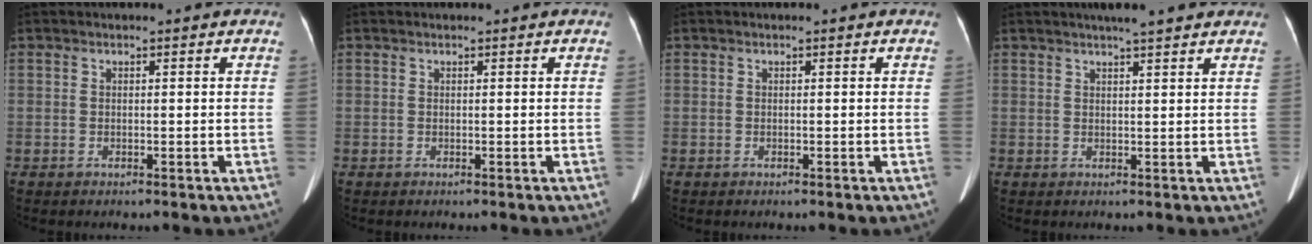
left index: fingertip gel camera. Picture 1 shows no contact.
{"total": 0.0}
{"total": 0.0}
{"total": 5.5, "force": [4.5, 0.2, 3.1], "torque": [-0.044, 0.018, 0.061]}